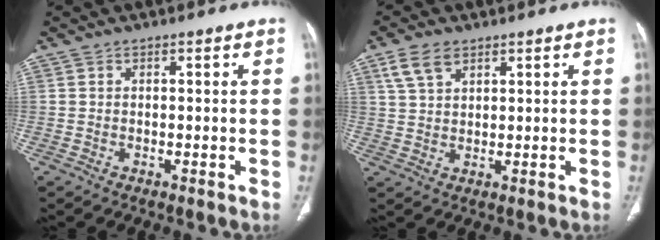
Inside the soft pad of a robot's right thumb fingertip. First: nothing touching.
{"total": 5.5, "force": [3.1, 3.1, 3.3], "torque": [-0.060, -0.005, 0.068]}